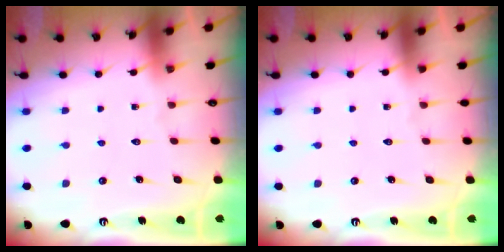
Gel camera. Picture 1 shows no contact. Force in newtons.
{"total": 0.0}